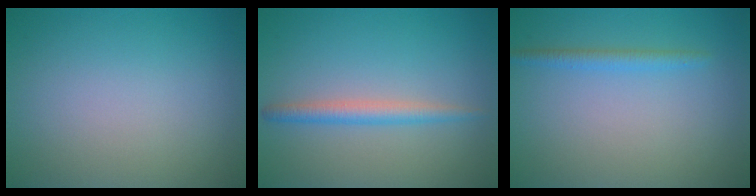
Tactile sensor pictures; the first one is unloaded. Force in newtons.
{"total": 2.2, "press": 2.2, "slide": 0.1}
{"total": 1.5, "press": 1.5, "slide": 0.2}